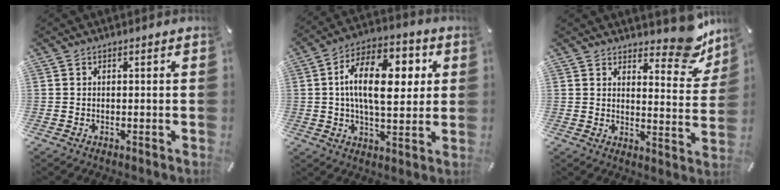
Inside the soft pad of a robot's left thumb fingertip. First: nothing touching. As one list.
[{"total": 16.6, "force": [2.8, 8.9, 13.8], "torque": [-0.235, 0.006, 0.041]}, {"total": 12.1, "force": [9.7, 5.0, 5.2], "torque": [-0.038, -0.082, 0.168]}]